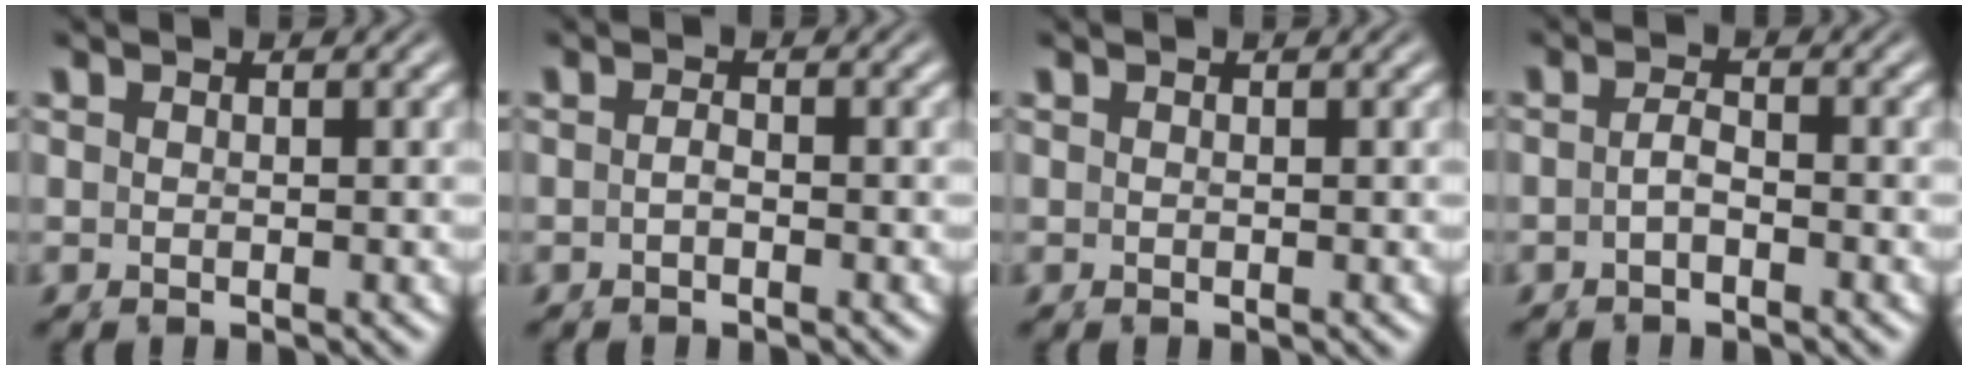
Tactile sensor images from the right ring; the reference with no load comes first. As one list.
[{"total": 1.1, "force": [-0.6, 0.4, 0.8], "torque": [-0.014, 0.004, -0.015]}, {"total": 0.0}, {"total": 1.4, "force": [-0.9, 0.1, 1.1], "torque": [-0.023, -0.004, -0.017]}]